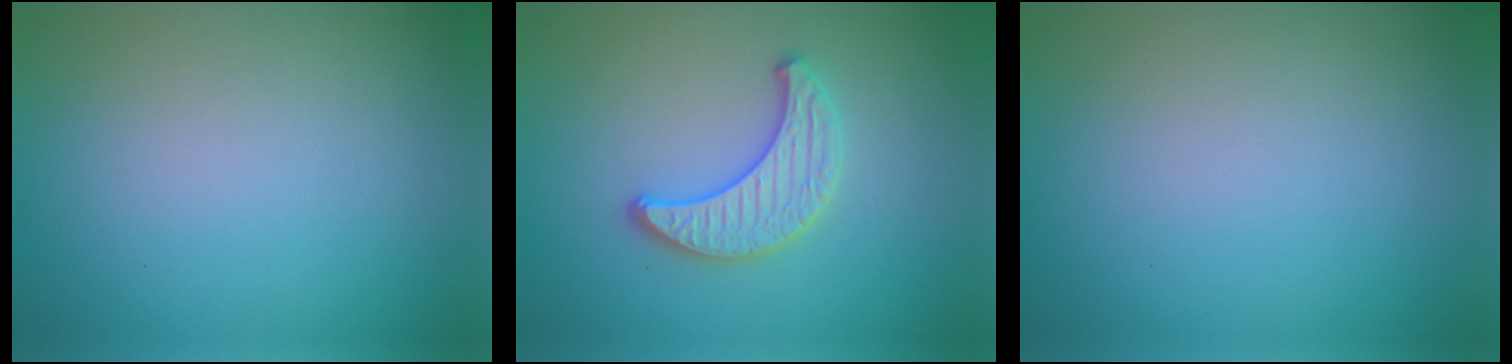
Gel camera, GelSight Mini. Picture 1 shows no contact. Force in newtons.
{"total": 3.2, "press": 3.1, "slide": 0.4}
{"total": 0.0}